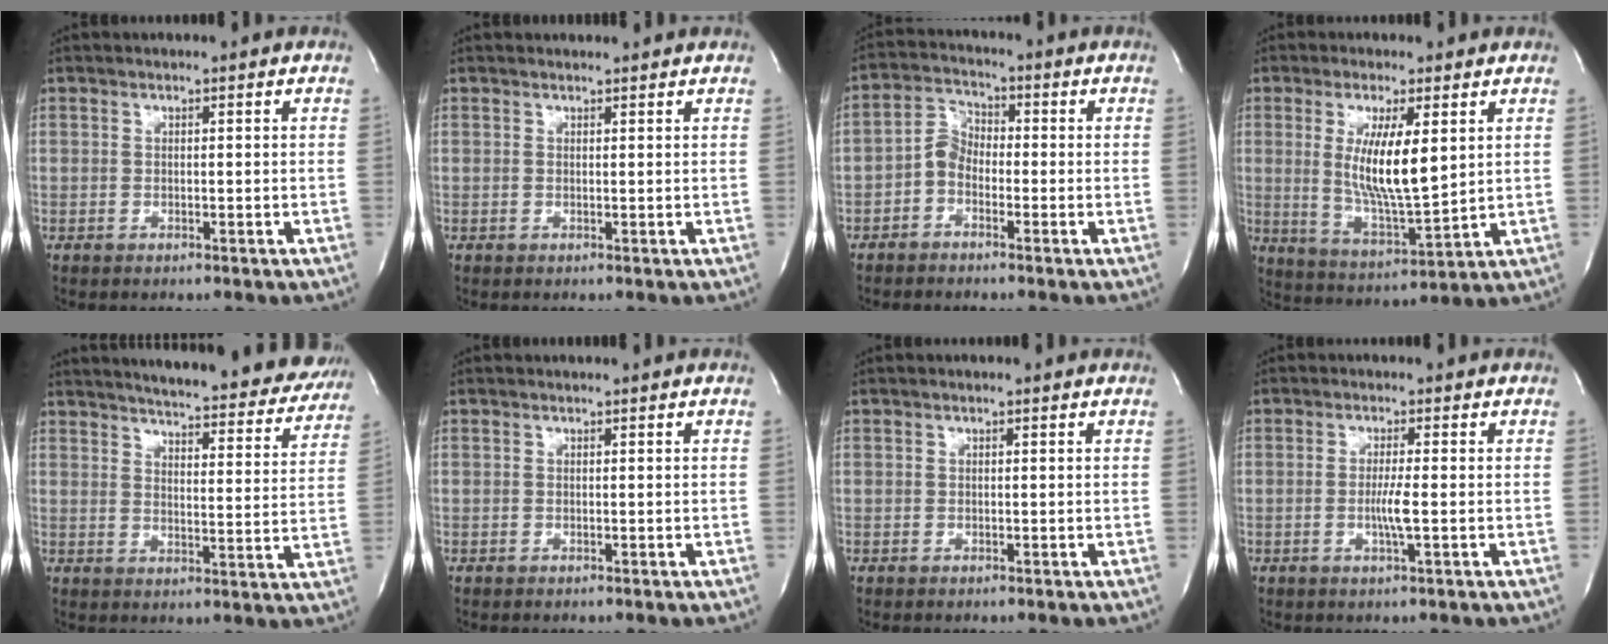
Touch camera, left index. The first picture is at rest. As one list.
[{"total": 2.2, "force": [2.1, 0.2, 0.3], "torque": [-0.016, 0.009, 0.024]}, {"total": 4.1, "force": [-2.0, 2.8, 2.3], "torque": [-0.050, 0.007, -0.045]}, {"total": 10.4, "force": [2.2, 1.9, 10.0], "torque": [-0.199, -0.027, 0.045]}, {"total": 28.0, "force": [25.6, 5.0, 10.0], "torque": [-0.157, -0.074, 0.302]}, {"total": 0.0}, {"total": 0.0}, {"total": 2.8, "force": [-0.8, -0.4, 2.7], "torque": [-0.059, -0.012, -0.012]}]